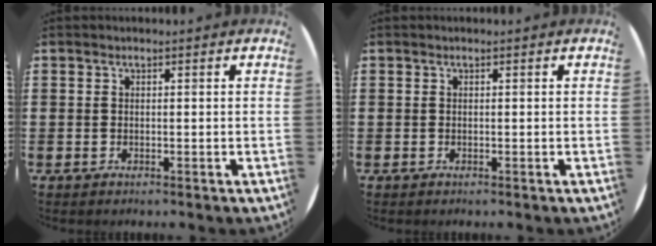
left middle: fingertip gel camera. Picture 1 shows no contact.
{"total": 0.0}